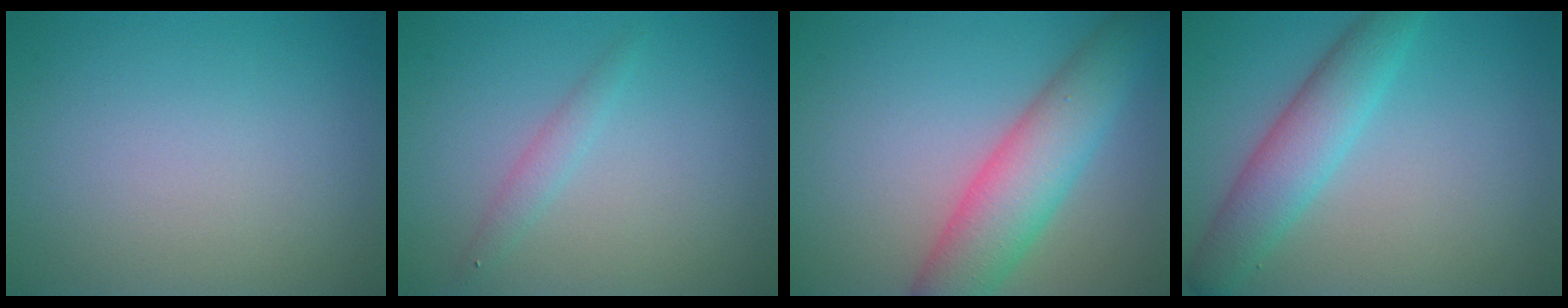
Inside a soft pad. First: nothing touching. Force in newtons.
{"total": 1.3, "press": 1.3, "slide": 0.0}
{"total": 6.6, "press": 6.6, "slide": 0.2}
{"total": 4.6, "press": 4.6, "slide": 0.0}